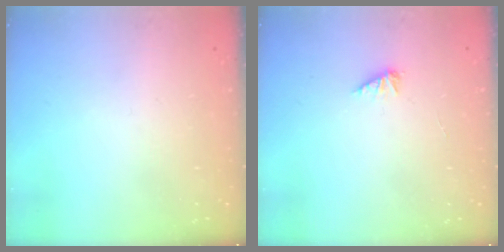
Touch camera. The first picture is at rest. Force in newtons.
{"total": 2.0, "press": 2.0, "slide": 0.3}